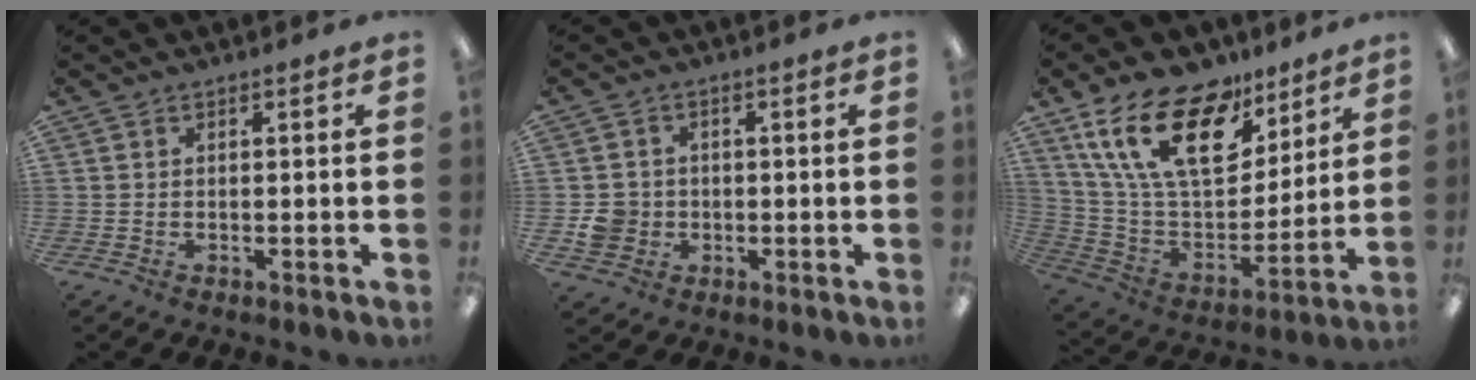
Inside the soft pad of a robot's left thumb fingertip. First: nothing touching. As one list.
[{"total": 5.7, "force": [-1.0, 5.4, 1.6], "torque": [-0.022, 0.010, -0.016]}, {"total": 22.1, "force": [12.4, 11.4, 14.2], "torque": [-0.282, -0.053, 0.221]}]